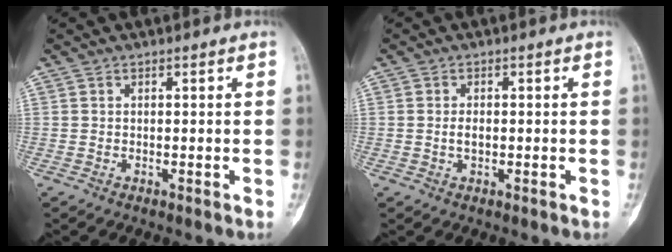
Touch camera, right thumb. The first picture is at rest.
{"total": 1.8, "force": [-0.3, 1.1, 1.4], "torque": [-0.026, 0.003, -0.006]}